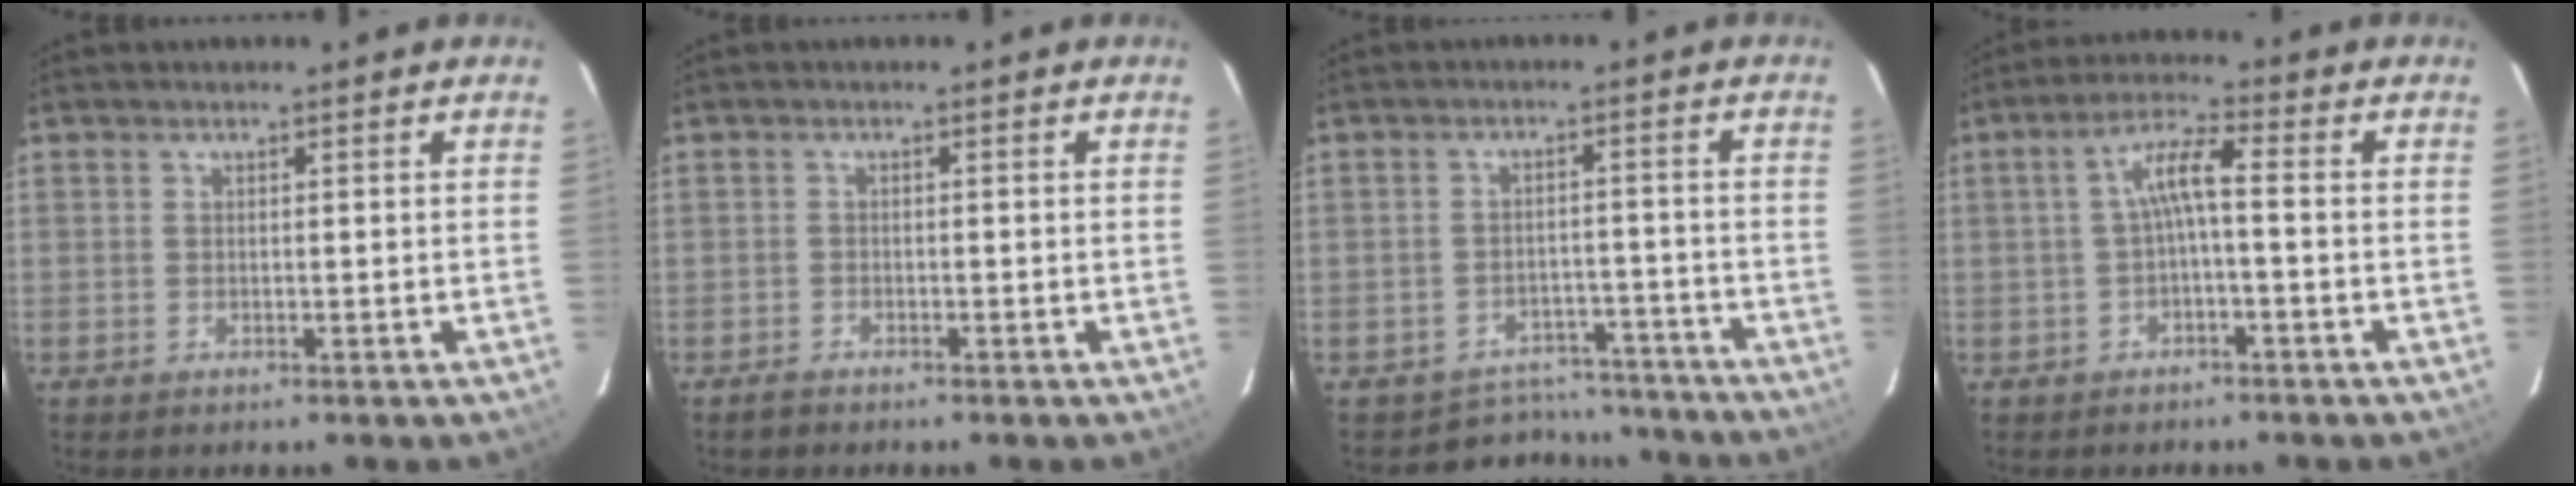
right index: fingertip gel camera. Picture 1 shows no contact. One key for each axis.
{"total": 1.3, "fx": -1.2, "fy": 0.4, "fz": 0.2, "tx": -0.010, "ty": 0.000, "tz": -0.022}
{"total": 9.1, "fx": -8.1, "fy": 4.2, "fz": 0.0, "tx": -0.001, "ty": 0.037, "tz": -0.101}
{"total": 5.0, "fx": -1.0, "fy": 0.6, "fz": 4.9, "tx": -0.103, "ty": 0.014, "tz": -0.017}